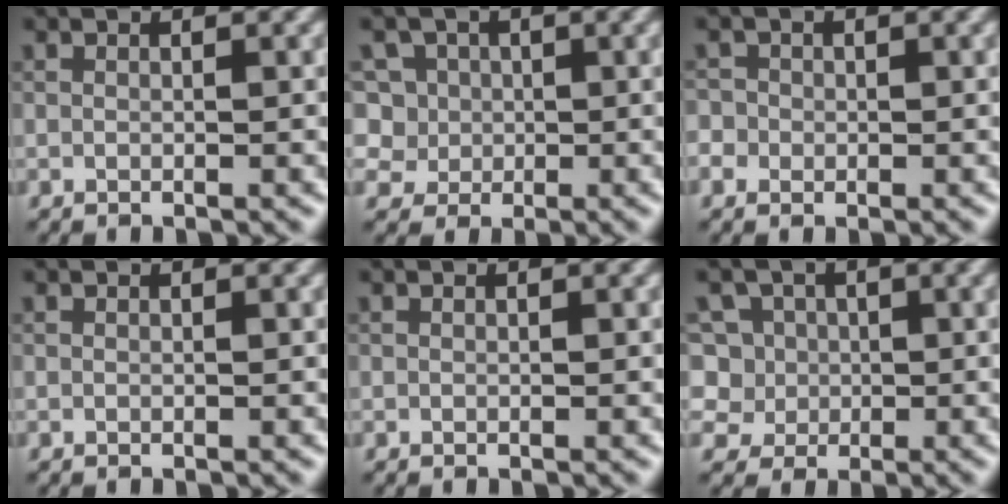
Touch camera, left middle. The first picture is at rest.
{"total": 8.1, "force": [2.6, 6.9, 3.4], "torque": [-0.062, 0.035, 0.014]}
{"total": 2.2, "force": [-0.1, 2.1, 0.7], "torque": [-0.003, 0.017, -0.015]}
{"total": 0.0}
{"total": 0.0}
{"total": 8.3, "force": [1.9, 7.4, 3.5], "torque": [-0.062, 0.039, 0.003]}